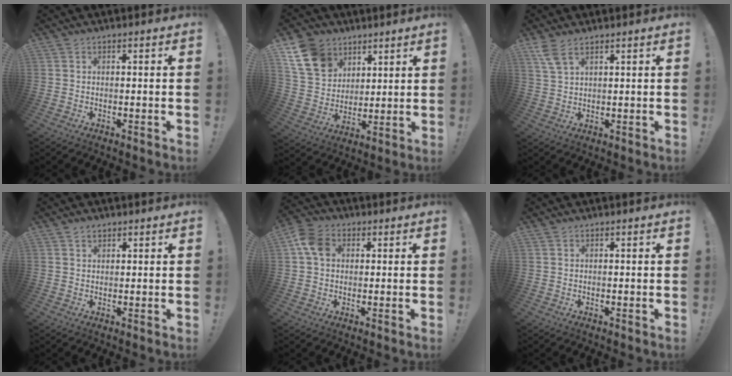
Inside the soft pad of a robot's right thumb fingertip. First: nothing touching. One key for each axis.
{"total": 14.9, "fx": 8.0, "fy": 11.1, "fz": 5.9, "tx": -0.112, "ty": -0.035, "tz": 0.163}
{"total": 5.0, "fx": 3.5, "fy": 1.7, "fz": 3.3, "tx": -0.067, "ty": -0.012, "tz": 0.066}
{"total": 1.7, "fx": 1.3, "fy": 1.0, "fz": 0.7, "tx": -0.010, "ty": -0.003, "tz": 0.023}
{"total": 7.9, "fx": 2.1, "fy": 5.8, "fz": 4.9, "tx": -0.093, "ty": 0.008, "tz": 0.044}
{"total": 0.0}